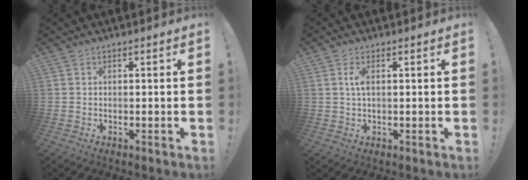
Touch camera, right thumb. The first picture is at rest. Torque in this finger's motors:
{"motor_torque": [-0.33, 0.32, 0.35, -0.01, 0.04]}